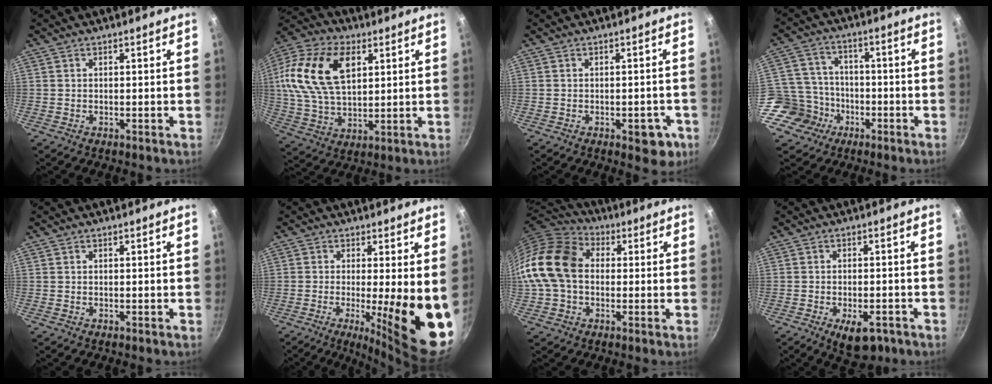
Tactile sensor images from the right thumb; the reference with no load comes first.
{"total": 22.2, "force": [6.6, 13.9, 16.0], "torque": [-0.312, 0.006, 0.116]}
{"total": 5.6, "force": [-2.2, 3.0, 4.3], "torque": [-0.028, 0.014, -0.022]}
{"total": 10.6, "force": [-4.6, 9.2, 2.4], "torque": [-0.018, 0.046, -0.088]}
{"total": 0.0}
{"total": 14.7, "force": [-2.0, 3.1, 14.3], "torque": [-0.182, -0.027, -0.022]}
{"total": 17.5, "force": [0.6, 13.1, 11.6], "torque": [-0.209, 0.036, -0.003]}
{"total": 7.2, "force": [-3.5, 3.5, 5.2], "torque": [-0.058, 0.015, -0.041]}